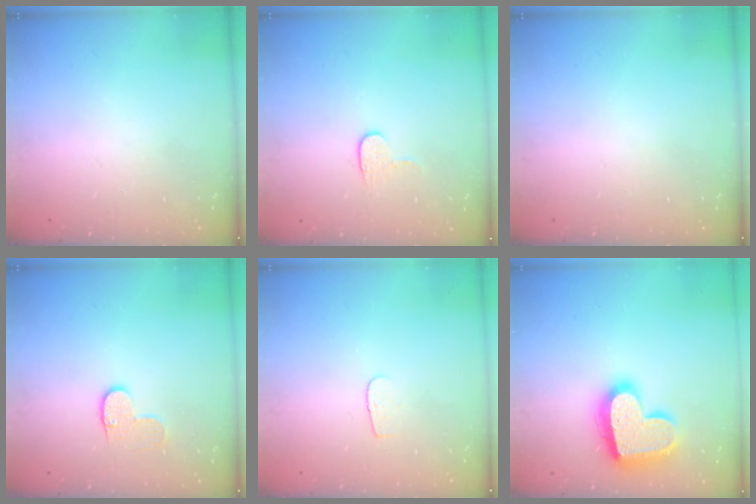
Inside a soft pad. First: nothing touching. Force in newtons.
{"total": 4.5, "press": 4.5, "slide": 0.4}
{"total": 0.0}
{"total": 6.3, "press": 6.3, "slide": 0.3}
{"total": 3.7, "press": 3.7, "slide": 0.4}
{"total": 20.3, "press": 20.3, "slide": 1.4}